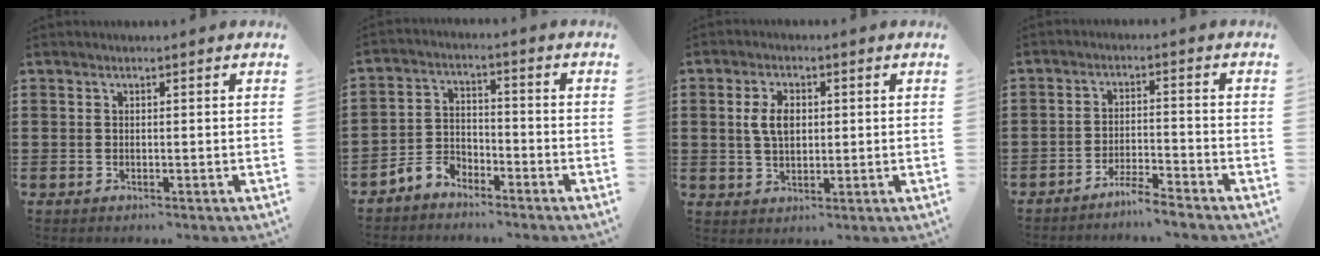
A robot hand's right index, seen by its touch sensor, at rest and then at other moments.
{"total": 4.3, "force": [-3.8, 1.8, 0.9], "torque": [-0.035, 0.006, -0.080]}
{"total": 4.7, "force": [0.8, 2.8, 3.8], "torque": [-0.087, 0.008, 0.009]}
{"total": 3.9, "force": [-3.8, -0.3, 1.0], "torque": [-0.028, -0.002, -0.078]}